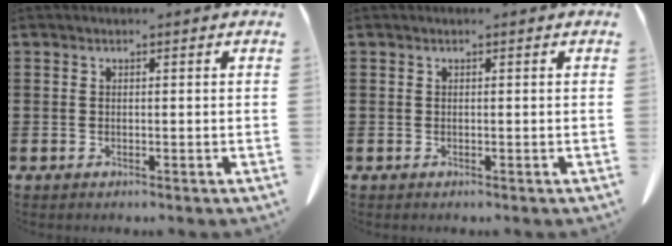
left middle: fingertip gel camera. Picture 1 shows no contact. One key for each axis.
{"total": 0.0}